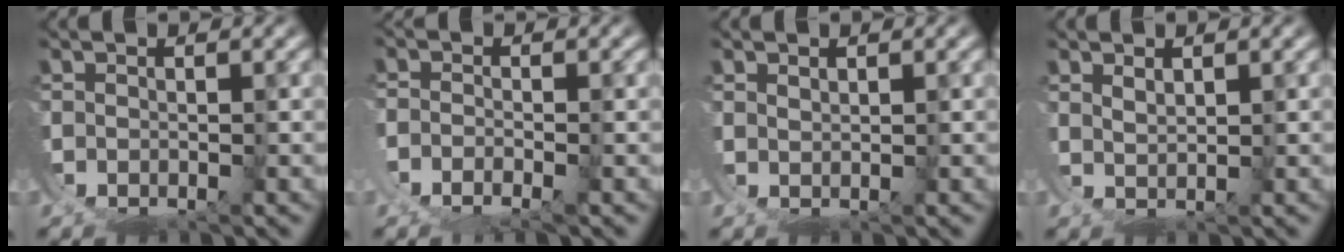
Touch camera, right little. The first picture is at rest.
{"total": 1.1, "force": [-0.7, -0.7, 0.4], "torque": [0.001, -0.001, -0.010]}
{"total": 1.5, "force": [1.3, -0.6, -0.4], "torque": [0.011, 0.001, 0.024]}
{"total": 2.1, "force": [2.1, 0.3, 0.1], "torque": [-0.005, 0.005, 0.031]}